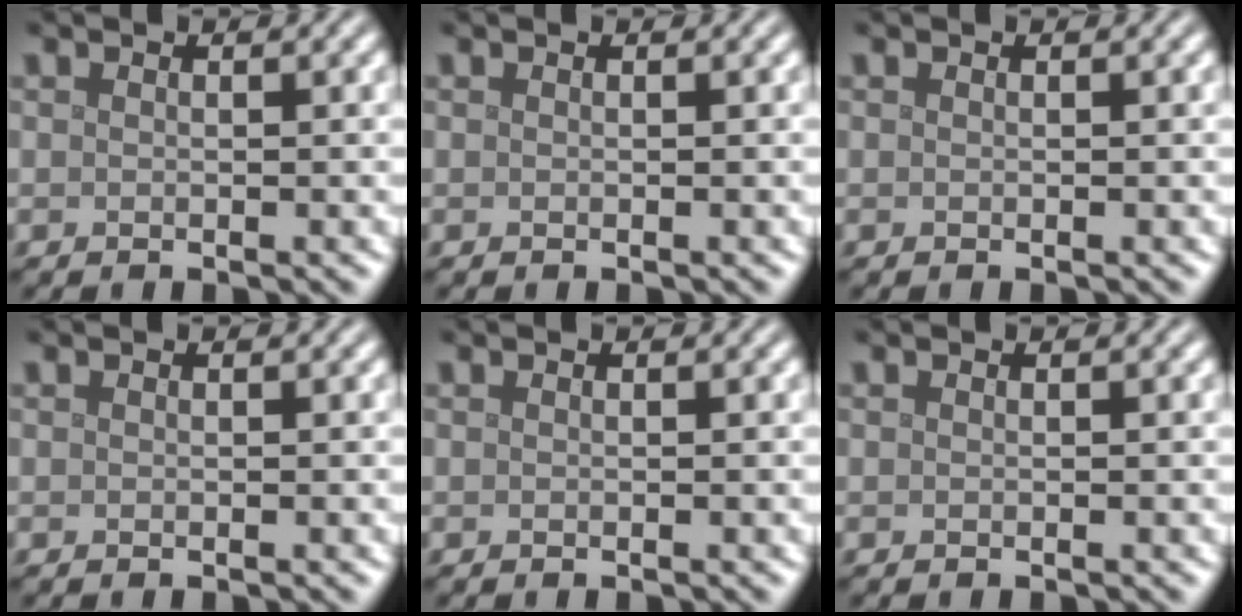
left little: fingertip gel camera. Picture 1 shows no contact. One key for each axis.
{"total": 0.0}
{"total": 0.0}
{"total": 0.0}
{"total": 0.0}
{"total": 0.0}